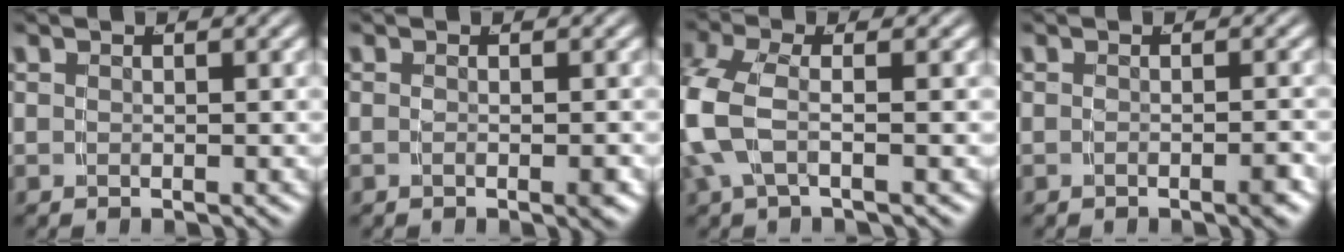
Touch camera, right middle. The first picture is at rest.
{"total": 1.1, "force": [-0.6, -0.4, 0.8], "torque": [-0.013, -0.003, -0.008]}
{"total": 4.9, "force": [-0.6, 3.2, 3.6], "torque": [-0.109, -0.017, -0.007]}
{"total": 1.2, "force": [-0.9, -0.2, 0.8], "torque": [-0.011, 0.004, -0.017]}